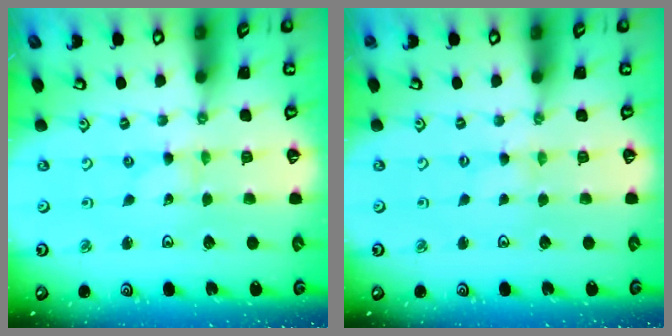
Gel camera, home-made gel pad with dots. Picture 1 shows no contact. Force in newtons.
{"total": 0.0}